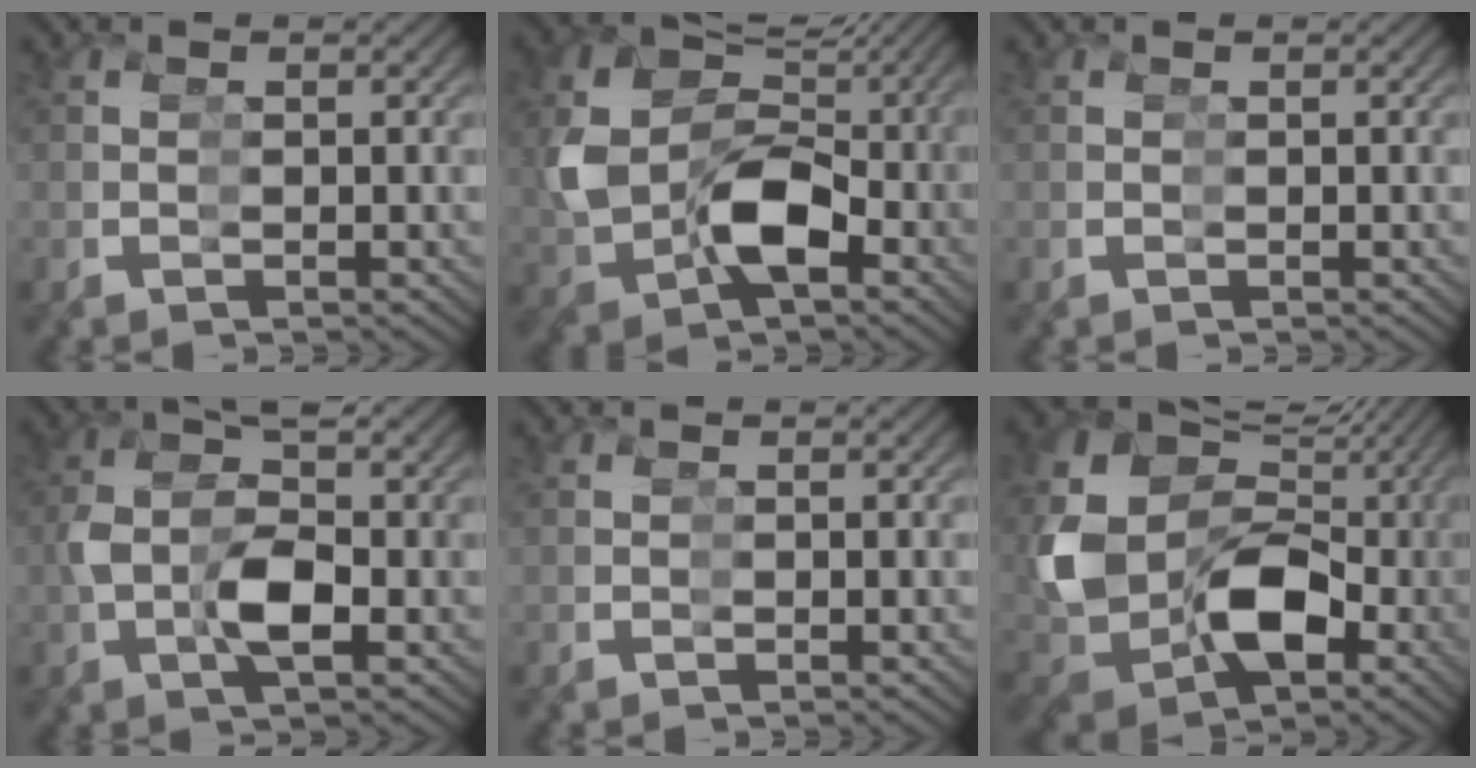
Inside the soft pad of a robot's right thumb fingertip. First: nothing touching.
{"total": 11.4, "force": [0.0, 8.2, 8.0], "torque": [-0.211, -0.037, 0.031]}
{"total": 0.0}
{"total": 3.8, "force": [1.1, 1.5, 3.3], "torque": [-0.090, 0.018, 0.016]}
{"total": 0.0}
{"total": 15.9, "force": [0.1, 11.4, 11.1], "torque": [-0.253, -0.040, 0.032]}